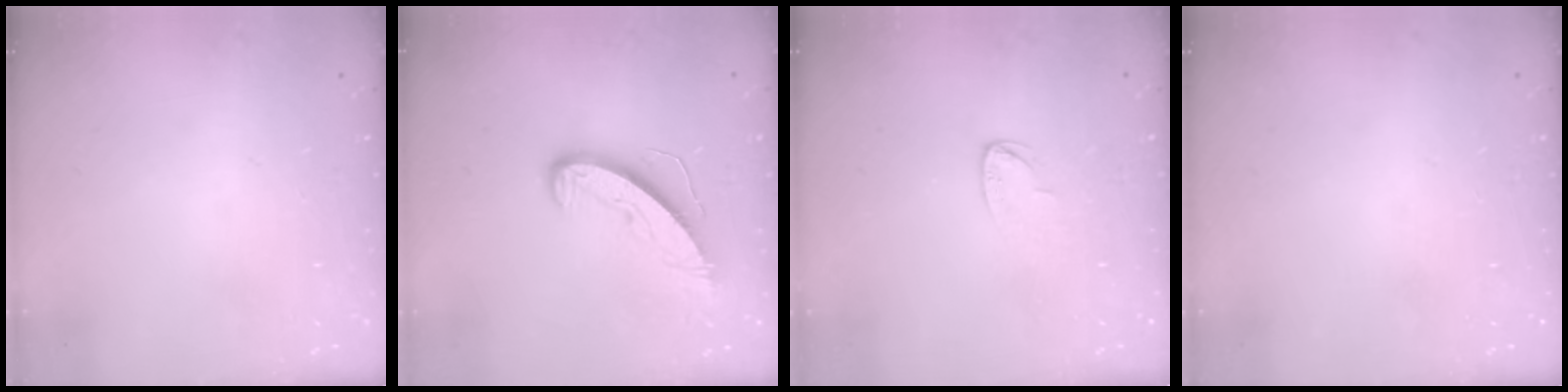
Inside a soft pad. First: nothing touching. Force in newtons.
{"total": 9.0, "press": 9.0, "slide": 0.1}
{"total": 3.9, "press": 3.9, "slide": 0.3}
{"total": 0.0}